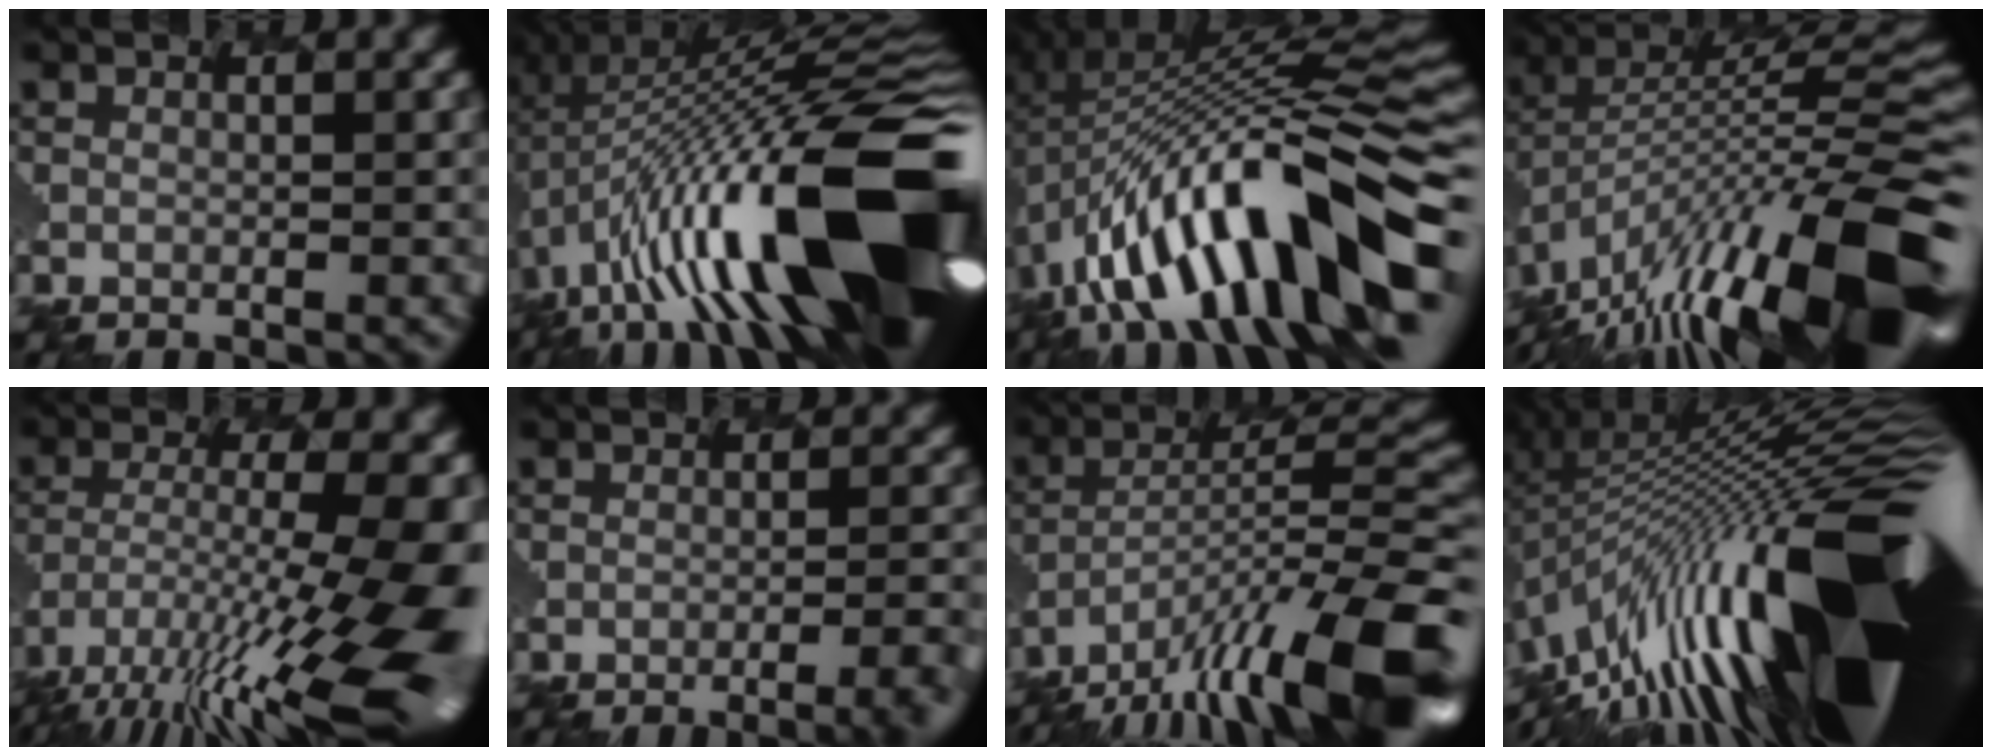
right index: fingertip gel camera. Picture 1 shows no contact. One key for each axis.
{"total": 19.6, "fx": -3.0, "fy": 7.0, "fz": 18.0, "tx": -0.268, "ty": 0.019, "tz": -0.049}
{"total": 13.6, "fx": -4.4, "fy": 4.2, "fz": 12.2, "tx": -0.202, "ty": 0.035, "tz": -0.065}
{"total": 15.4, "fx": -7.5, "fy": 4.5, "fz": 12.7, "tx": -0.215, "ty": 0.019, "tz": -0.129}
{"total": 15.4, "fx": -6.6, "fy": 4.4, "fz": 13.3, "tx": -0.231, "ty": -0.012, "tz": -0.093}
{"total": 7.0, "fx": -5.1, "fy": 1.9, "fz": 4.5, "tx": -0.048, "ty": -0.003, "tz": -0.030}
{"total": 15.4, "fx": -10.0, "fy": 3.9, "fz": 11.0, "tx": -0.196, "ty": 0.005, "tz": -0.167}
{"total": 19.6, "fx": -5.4, "fy": 5.8, "fz": 17.9, "tx": -0.268, "ty": 0.009, "tz": -0.091}